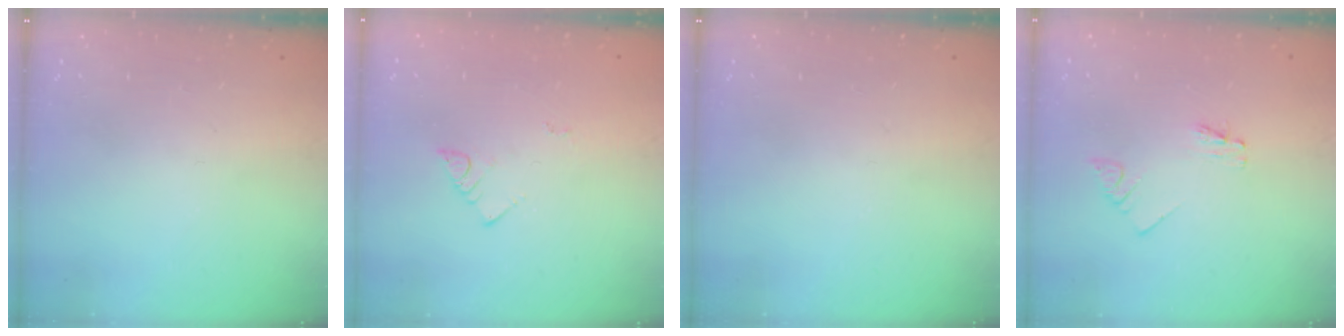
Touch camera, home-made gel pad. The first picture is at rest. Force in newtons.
{"total": 2.7, "press": 2.7, "slide": 0.6}
{"total": 0.0}
{"total": 1.6, "press": 1.6, "slide": 0.2}